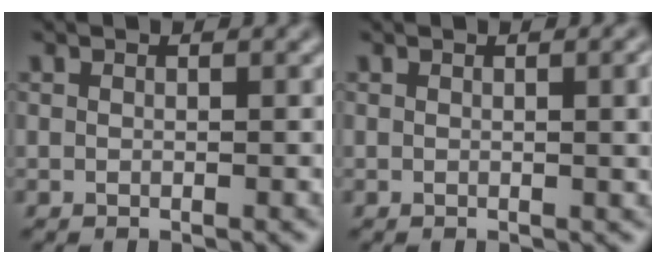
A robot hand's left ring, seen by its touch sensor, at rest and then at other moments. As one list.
[{"total": 2.7, "force": [0.4, 0.9, 2.5], "torque": [-0.024, 0.004, 0.002]}]